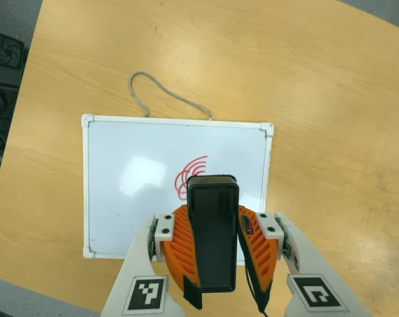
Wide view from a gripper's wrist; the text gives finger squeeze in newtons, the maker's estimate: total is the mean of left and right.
{"total": 8.4, "left": 7.1, "right": 9.6}